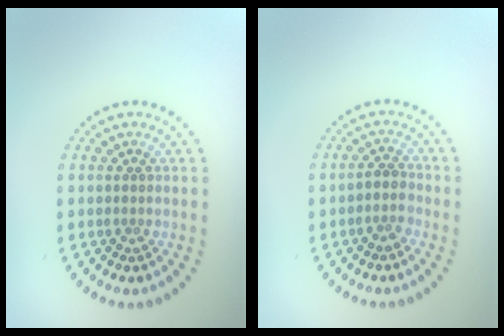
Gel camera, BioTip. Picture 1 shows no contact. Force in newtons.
{"total": 1.8, "press": 1.5, "slide": 1.0}